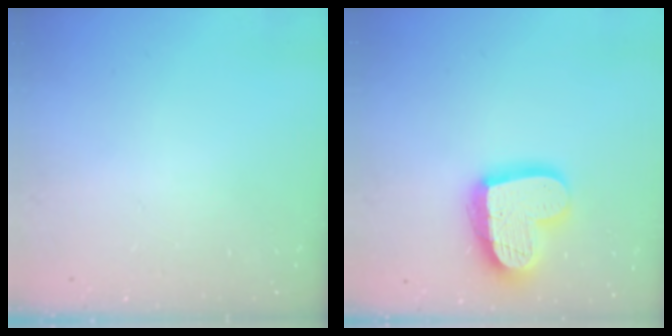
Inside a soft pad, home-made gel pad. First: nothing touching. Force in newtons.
{"total": 18.9, "press": 18.8, "slide": 1.7}